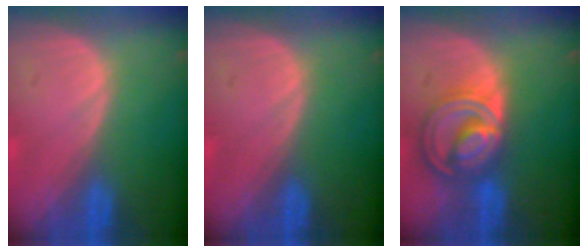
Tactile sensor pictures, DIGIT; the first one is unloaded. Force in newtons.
{"total": 0.0}
{"total": 8.6, "press": 7.3, "slide": 4.6}